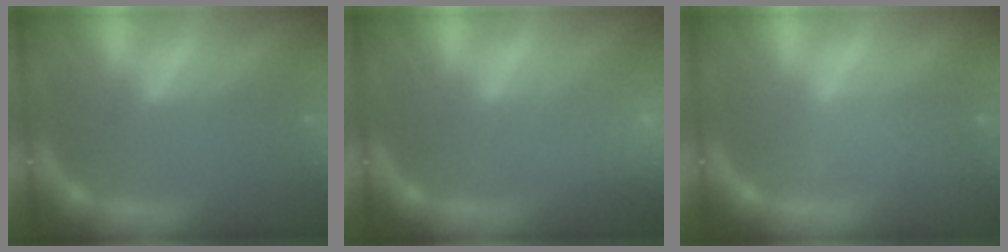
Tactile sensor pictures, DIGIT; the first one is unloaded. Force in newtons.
{"total": 9.5}
{"total": 1.9}